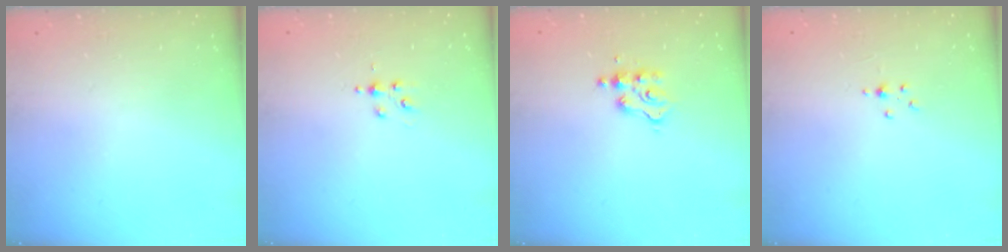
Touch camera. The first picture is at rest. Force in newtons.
{"total": 5.2, "press": 4.7, "slide": 2.2}
{"total": 3.7, "press": 3.6, "slide": 0.4}
{"total": 2.0, "press": 2.0, "slide": 0.3}